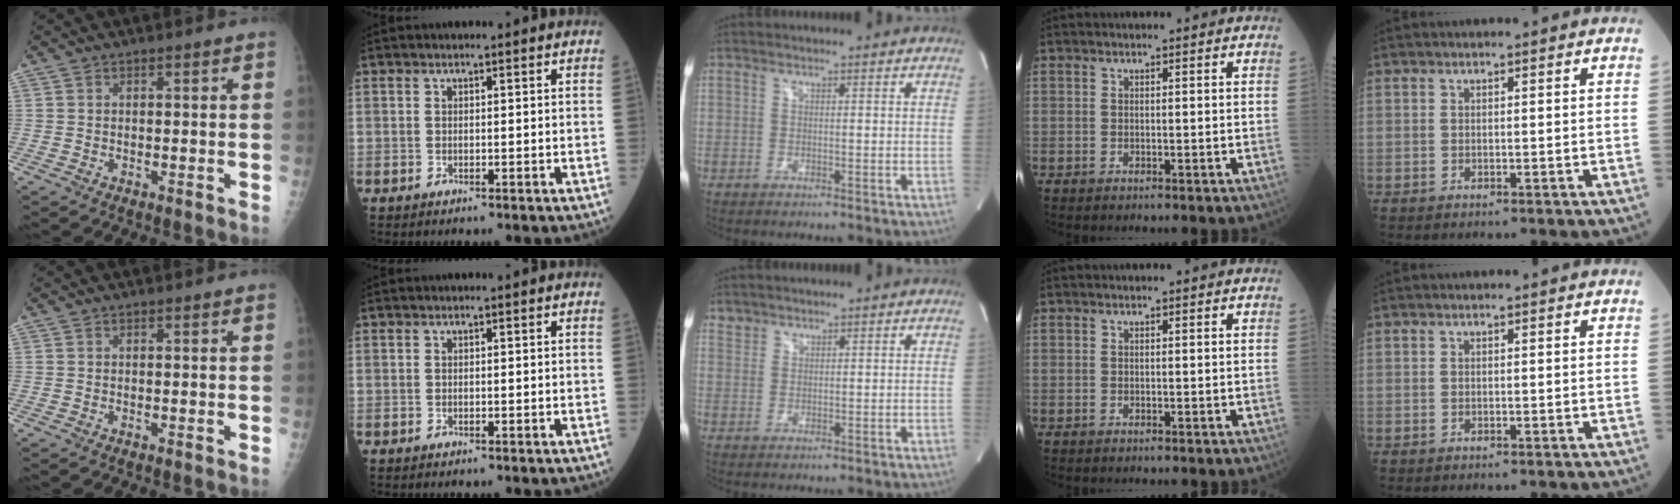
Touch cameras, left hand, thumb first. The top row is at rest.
{"middle": {"total": 1.5, "force": [1.2, 0.8, -0.2], "torque": [0.010, 0.006, 0.019]}}